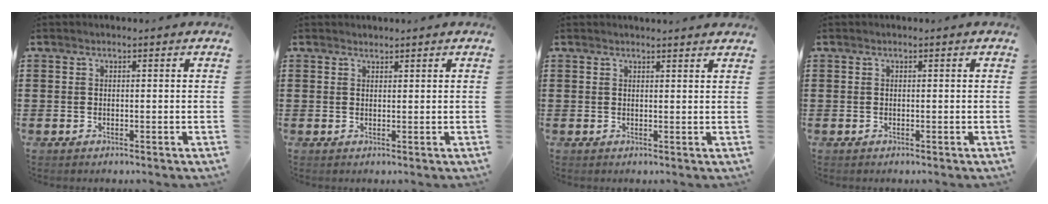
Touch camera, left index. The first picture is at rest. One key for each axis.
{"total": 1.0, "fx": 0.9, "fy": 0.2, "fz": -0.1, "tx": 0.000, "ty": 0.000, "tz": 0.019}
{"total": 1.5, "fx": 1.5, "fy": -0.1, "fz": 0.2, "tx": -0.007, "ty": 0.000, "tz": 0.029}
{"total": 0.0}